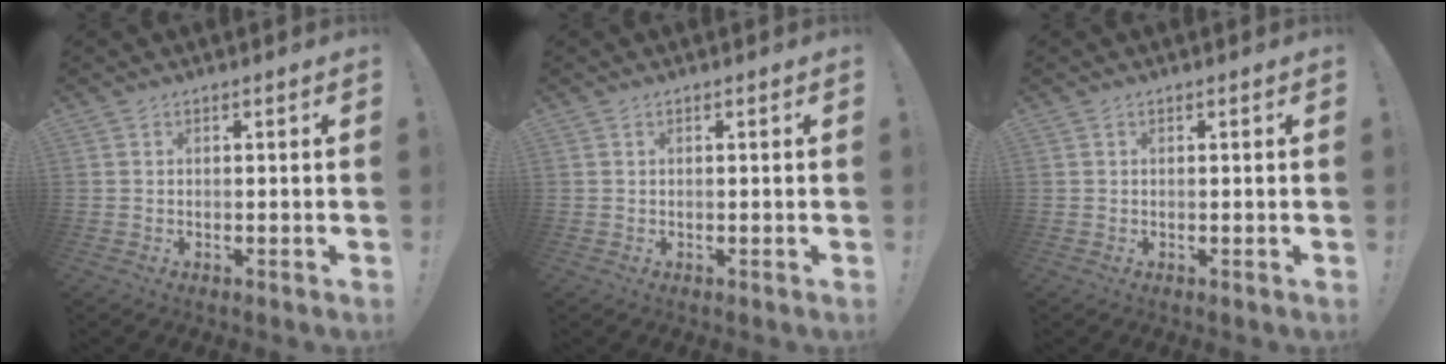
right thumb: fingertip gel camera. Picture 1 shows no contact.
{"total": 0.0}
{"total": 0.0}